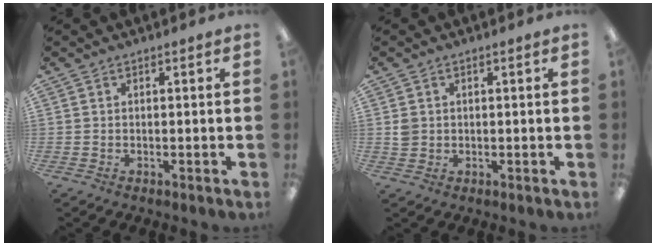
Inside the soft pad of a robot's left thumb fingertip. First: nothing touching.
{"total": 2.5, "force": [0.4, 2.3, 0.9], "torque": [-0.012, 0.001, 0.005]}